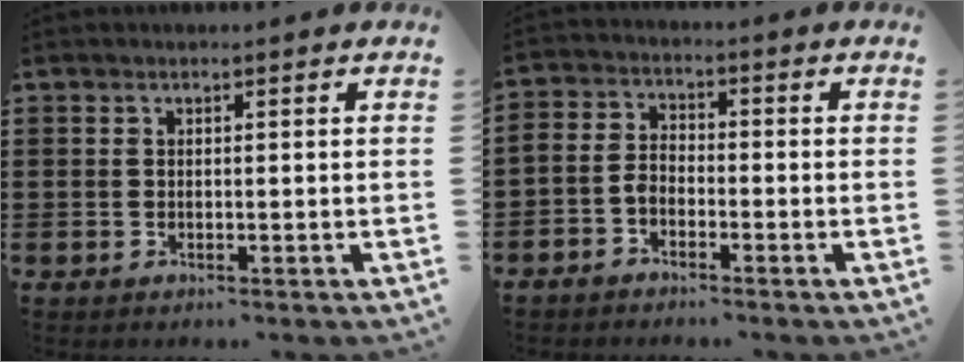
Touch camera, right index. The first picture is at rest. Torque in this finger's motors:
{"motor_torque": [-0.01, 0.29, 0.36, 0.09]}